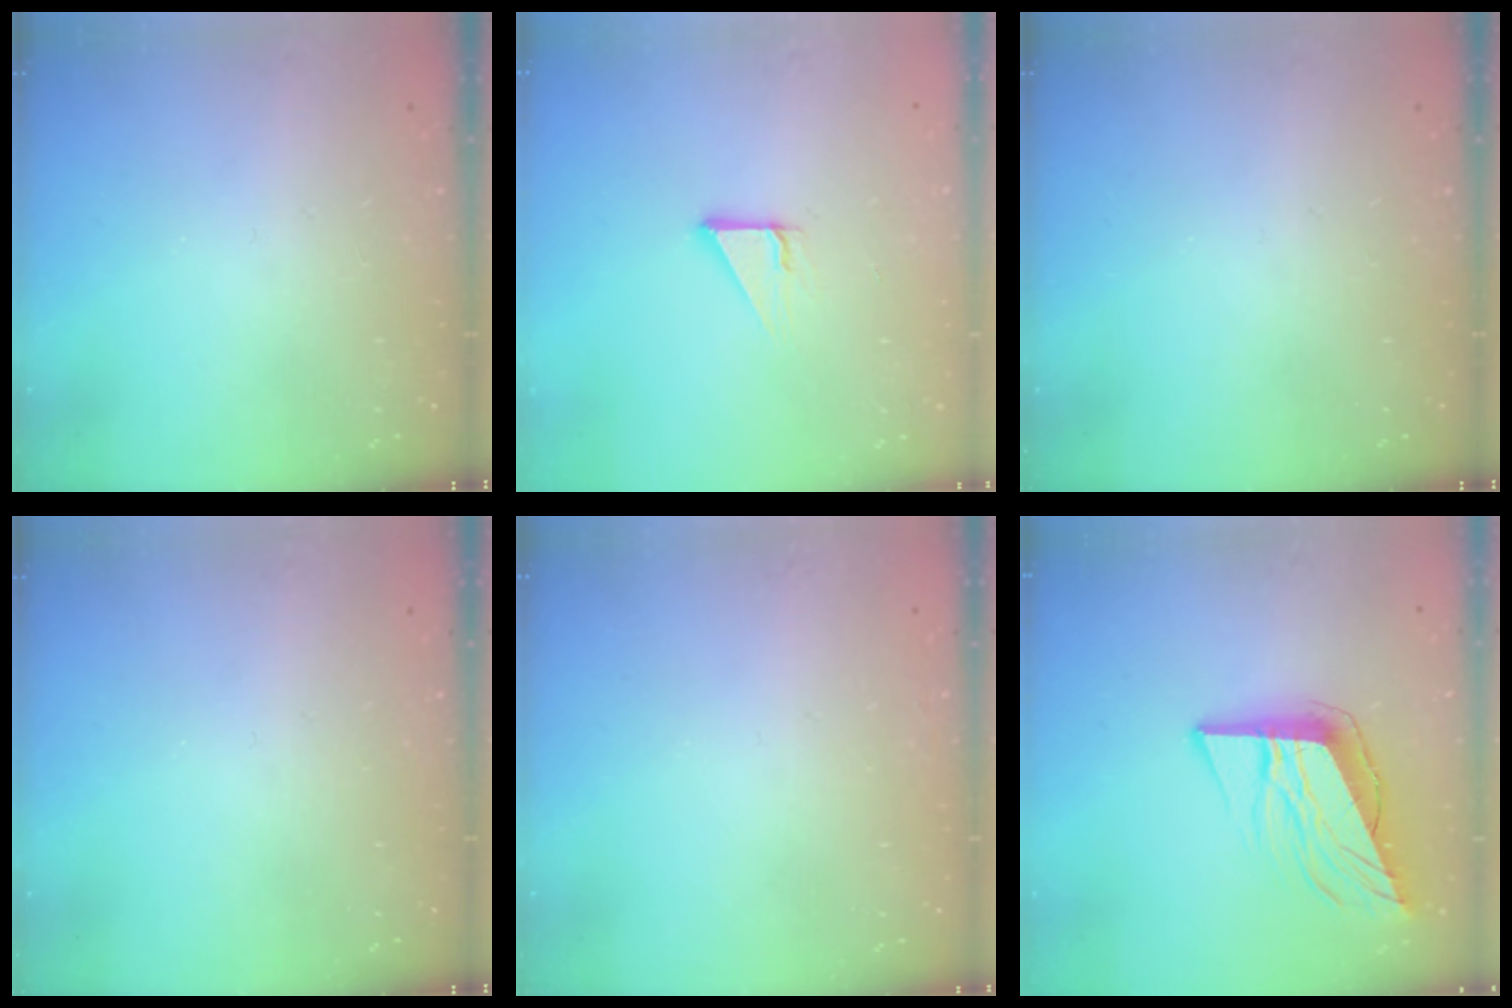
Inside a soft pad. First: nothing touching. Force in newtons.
{"total": 3.4, "press": 3.4, "slide": 0.3}
{"total": 0.0}
{"total": 0.0}
{"total": 1.6, "press": 1.6, "slide": 0.1}
{"total": 12.0, "press": 11.6, "slide": 3.3}